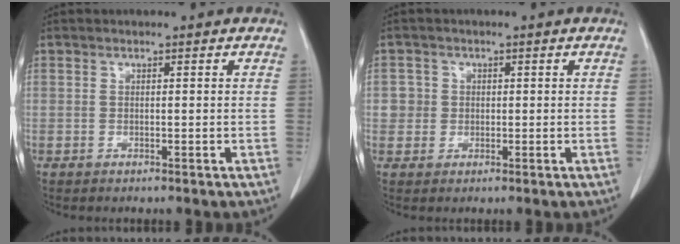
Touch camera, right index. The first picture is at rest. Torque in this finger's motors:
{"motor_torque": [0.05, 0.03, 0.01, 0.01]}